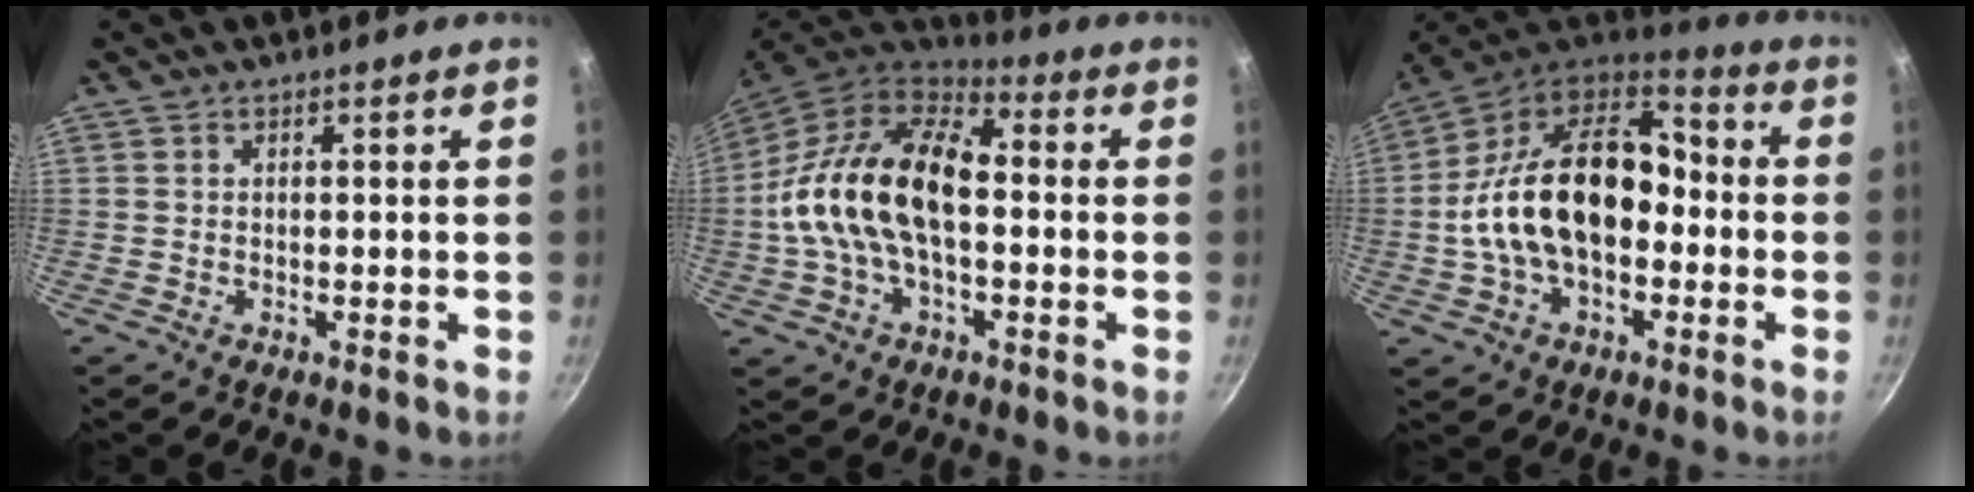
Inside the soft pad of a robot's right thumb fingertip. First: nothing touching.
{"total": 19.8, "force": [-0.7, 11.5, 16.1], "torque": [-0.281, 0.035, -0.028]}
{"total": 22.5, "force": [-2.3, 14.4, 17.2], "torque": [-0.282, 0.056, -0.051]}